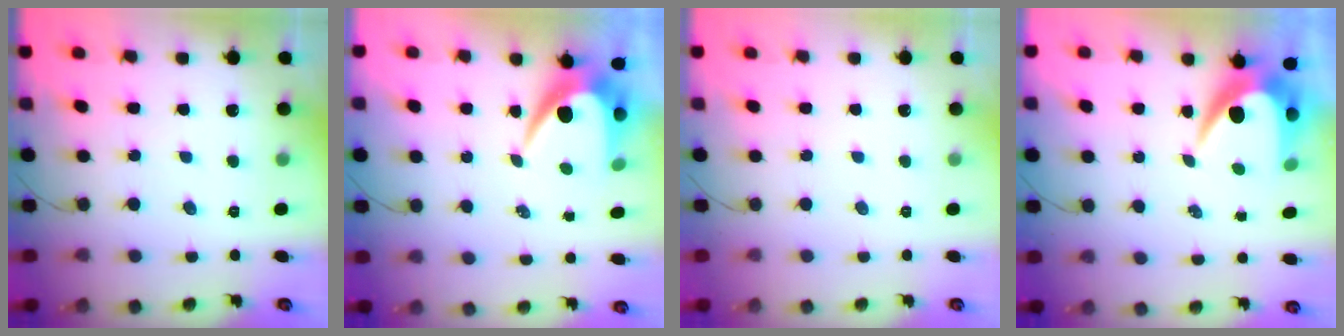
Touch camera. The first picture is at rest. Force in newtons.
{"total": 7.9, "press": 7.8, "slide": 0.5}
{"total": 0.0}
{"total": 8.1, "press": 8.1, "slide": 0.5}